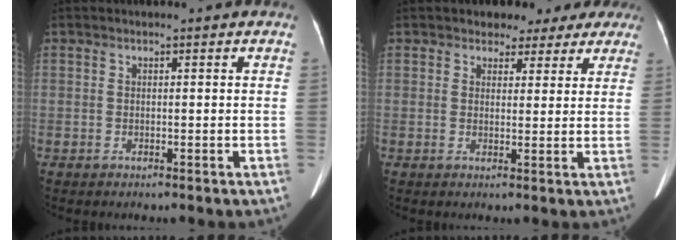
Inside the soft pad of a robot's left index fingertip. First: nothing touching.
{"total": 7.3, "force": [5.6, 4.4, 1.6], "torque": [0.004, -0.004, 0.049]}